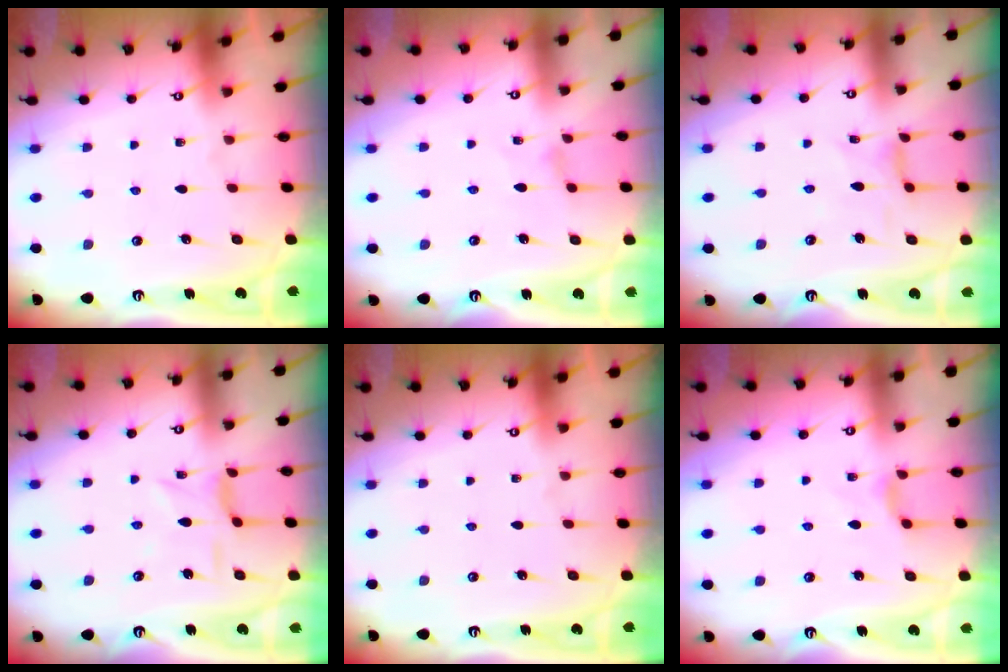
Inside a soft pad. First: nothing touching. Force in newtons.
{"total": 0.0}
{"total": 1.2, "press": 1.1, "slide": 0.4}
{"total": 3.2, "press": 3.2, "slide": 0.4}
{"total": 0.0}
{"total": 3.9, "press": 3.8, "slide": 0.6}